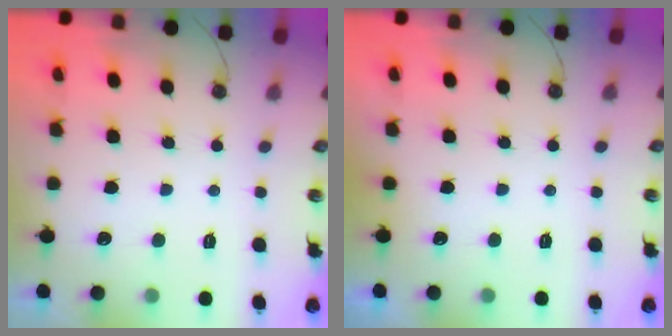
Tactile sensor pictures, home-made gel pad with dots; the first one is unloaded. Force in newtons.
{"total": 0.0}